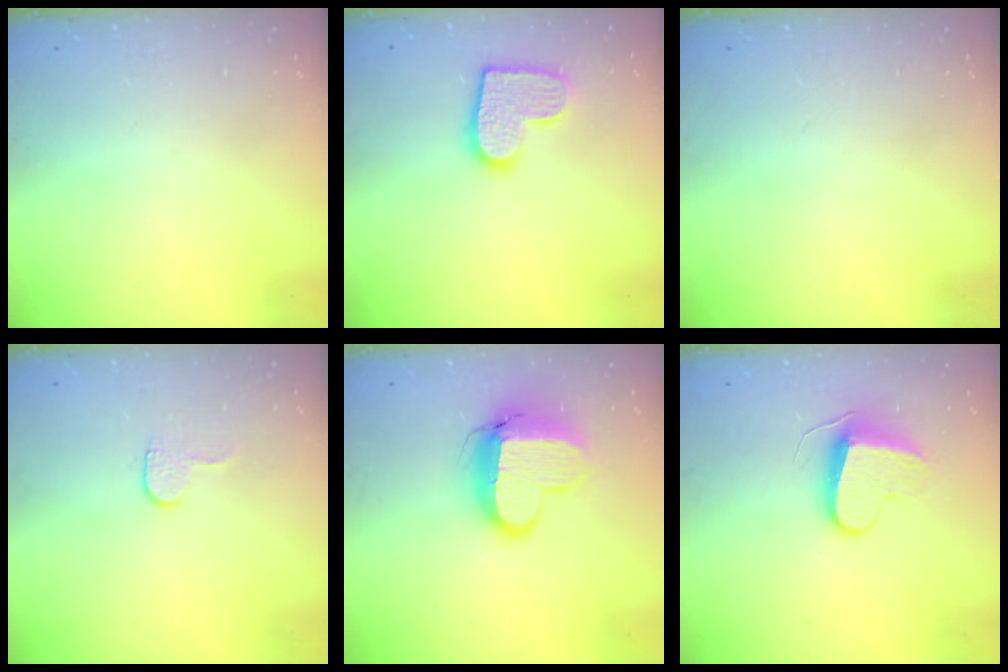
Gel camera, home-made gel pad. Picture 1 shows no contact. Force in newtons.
{"total": 12.1, "press": 12.0, "slide": 0.6}
{"total": 0.0}
{"total": 3.6, "press": 3.6, "slide": 0.4}
{"total": 13.3, "press": 13.3, "slide": 1.0}
{"total": 8.9, "press": 8.9, "slide": 0.1}